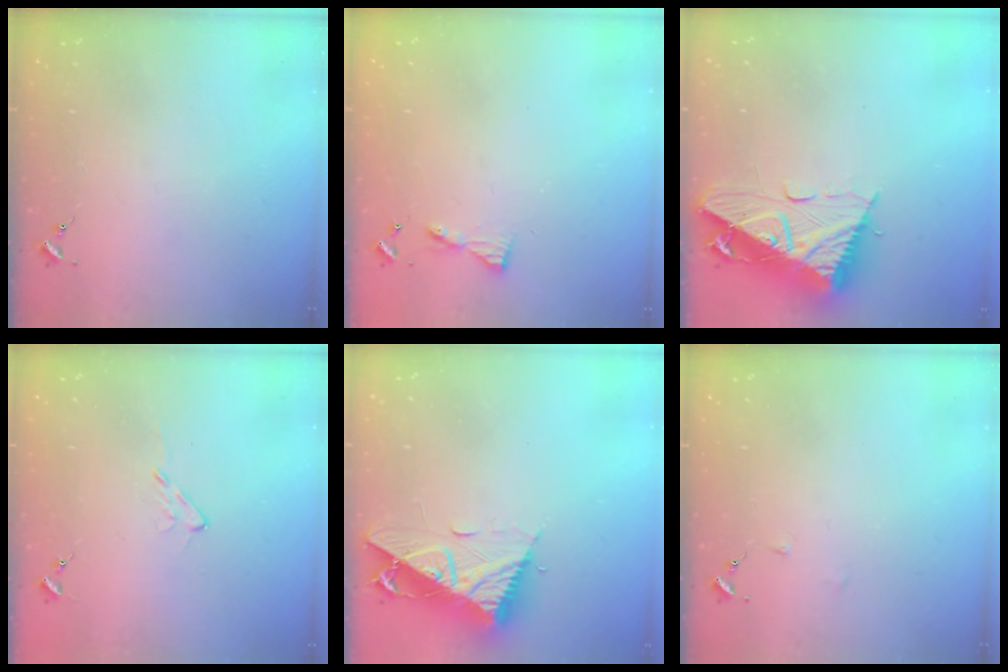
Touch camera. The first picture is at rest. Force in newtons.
{"total": 4.7, "press": 4.7, "slide": 0.5}
{"total": 17.0, "press": 16.9, "slide": 1.5}
{"total": 4.0, "press": 4.0, "slide": 0.5}
{"total": 13.3, "press": 13.3, "slide": 1.0}
{"total": 0.0}